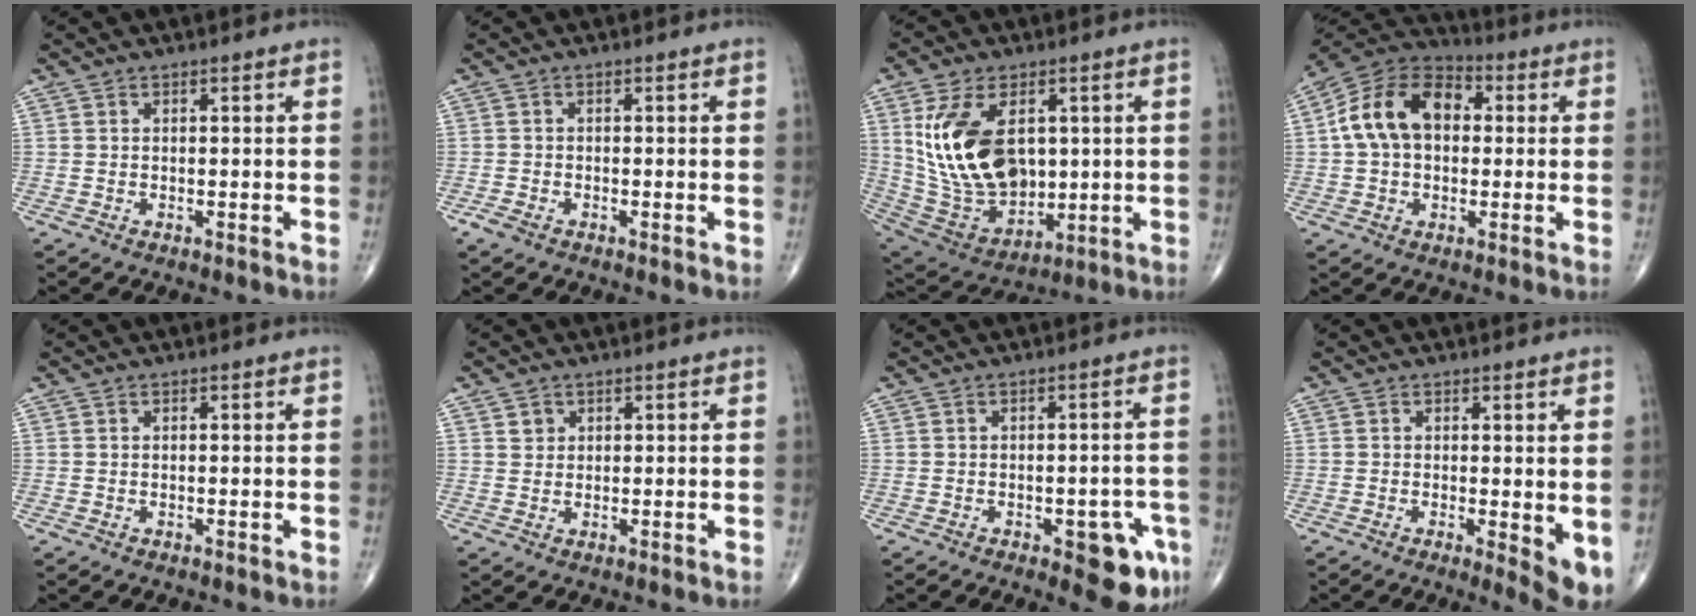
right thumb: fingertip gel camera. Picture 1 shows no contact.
{"total": 2.1, "force": [-1.1, 1.1, 1.5], "torque": [-0.033, -0.001, -0.024]}
{"total": 20.0, "force": [3.6, 12.5, 15.3], "torque": [-0.271, -0.020, 0.091]}
{"total": 14.9, "force": [1.8, 10.2, 10.6], "torque": [-0.173, 0.032, 0.019]}
{"total": 0.0}
{"total": 1.8, "force": [0.9, 1.5, 0.3], "torque": [0.007, -0.004, 0.011]}
{"total": 8.9, "force": [-3.9, 3.6, 7.1], "torque": [-0.057, 0.012, -0.041]}
{"total": 5.3, "force": [-0.3, 1.6, 5.0], "torque": [-0.069, -0.015, -0.006]}